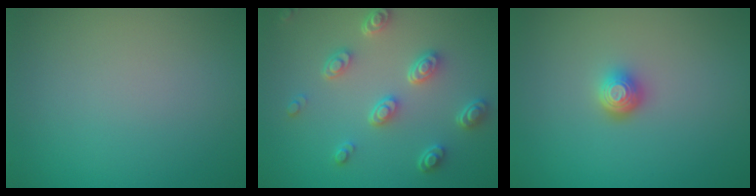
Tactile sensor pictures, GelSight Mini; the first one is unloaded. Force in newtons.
{"total": 4.5, "press": 3.4, "slide": 2.9}
{"total": 1.9, "press": 1.4, "slide": 1.4}